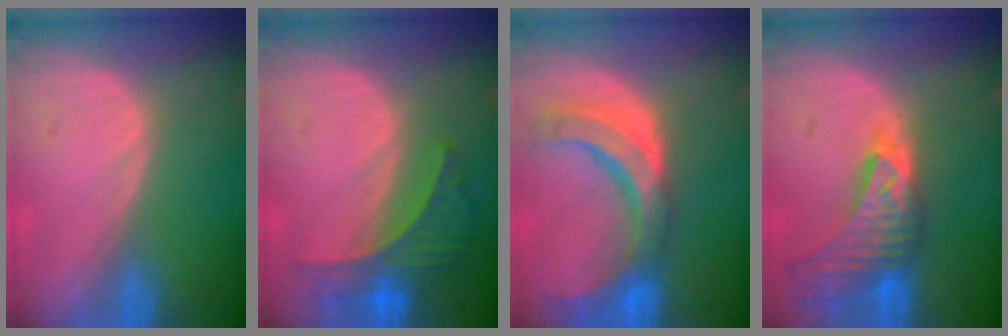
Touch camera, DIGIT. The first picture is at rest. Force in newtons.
{"total": 6.2, "press": 6.0, "slide": 1.4}
{"total": 10.6, "press": 9.3, "slide": 5.1}
{"total": 9.1, "press": 8.3, "slide": 3.8}